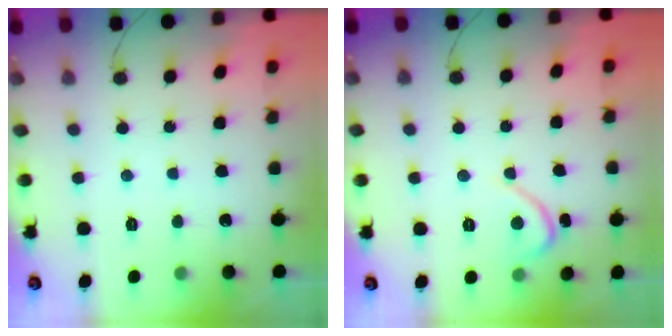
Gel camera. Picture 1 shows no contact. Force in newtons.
{"total": 2.7, "press": 2.7, "slide": 0.2}